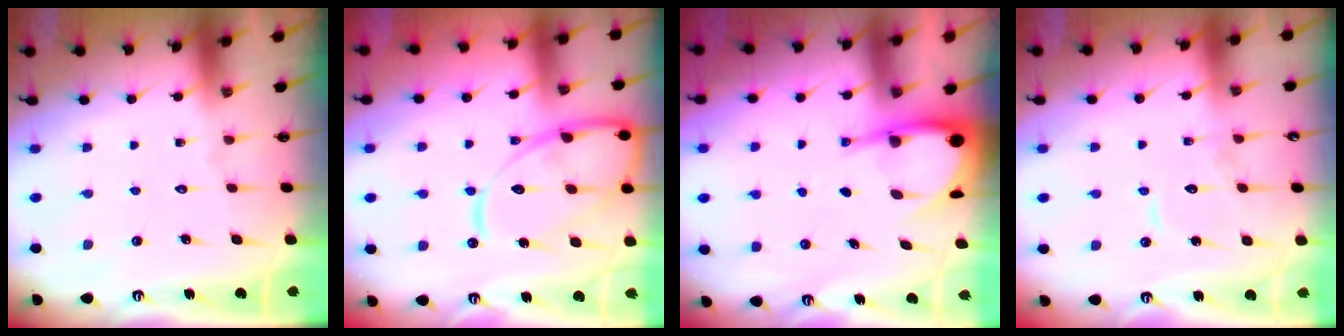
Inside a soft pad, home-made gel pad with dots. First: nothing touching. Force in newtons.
{"total": 16.8, "press": 16.8, "slide": 1.5}
{"total": 7.3, "press": 7.3, "slide": 0.9}
{"total": 8.4, "press": 8.4, "slide": 0.6}